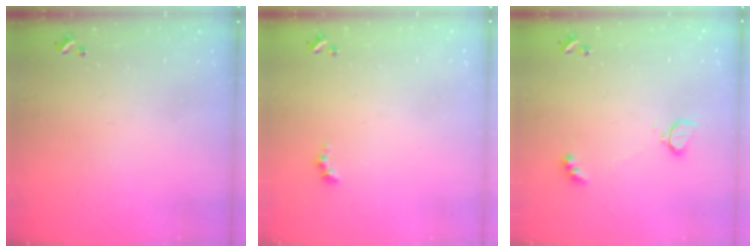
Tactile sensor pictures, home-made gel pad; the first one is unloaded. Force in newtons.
{"total": 1.1, "press": 1.1, "slide": 0.4}
{"total": 2.8, "press": 2.7, "slide": 0.6}